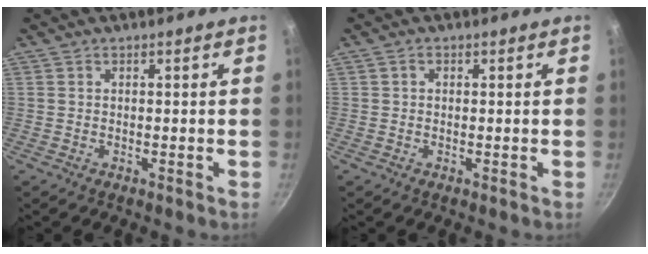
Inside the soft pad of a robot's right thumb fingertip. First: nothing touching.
{"total": 0.9, "force": [0.2, 0.7, 0.4], "torque": [-0.006, 0.005, 0.002]}